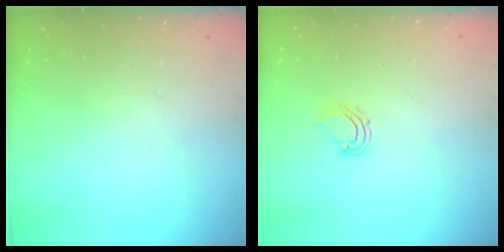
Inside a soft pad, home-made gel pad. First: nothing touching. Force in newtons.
{"total": 6.0, "press": 5.9, "slide": 1.0}